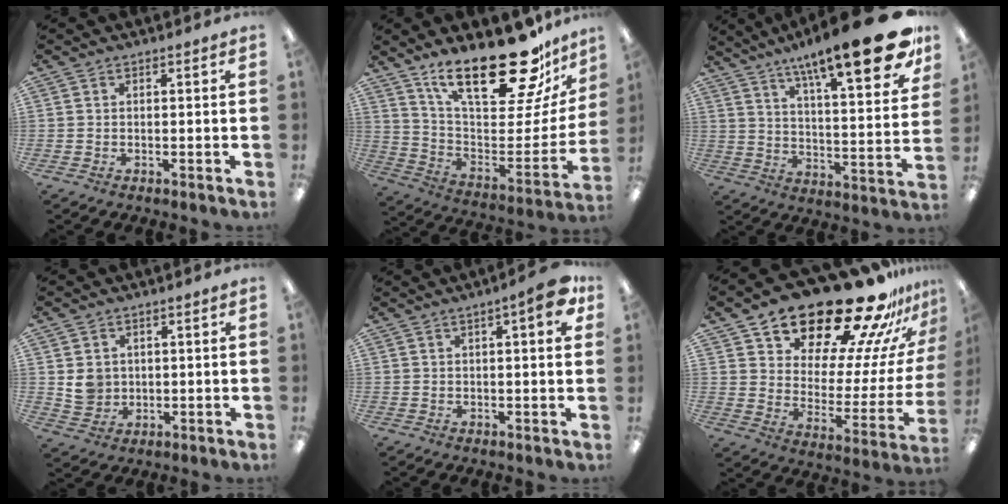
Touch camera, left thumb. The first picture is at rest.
{"total": 26.8, "force": [19.2, 8.9, 16.4], "torque": [-0.236, -0.138, 0.322]}
{"total": 21.2, "force": [15.2, 4.3, 14.1], "torque": [-0.213, -0.104, 0.242]}
{"total": 5.2, "force": [1.1, 4.9, 1.5], "torque": [-0.013, 0.002, 0.021]}
{"total": 5.9, "force": [2.6, 1.4, 5.1], "torque": [-0.070, -0.005, 0.038]}
{"total": 25.4, "force": [21.7, 8.2, 10.2], "torque": [-0.134, -0.175, 0.367]}